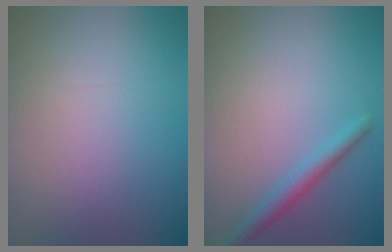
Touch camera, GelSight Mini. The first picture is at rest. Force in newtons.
{"total": 2.1, "press": 2.1, "slide": 0.2}